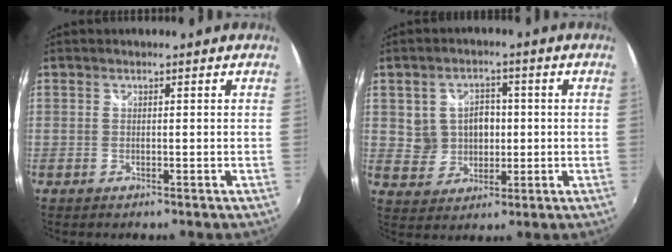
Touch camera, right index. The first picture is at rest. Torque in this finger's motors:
{"motor_torque": [0.01, 0.15, 0.27, 0.05]}